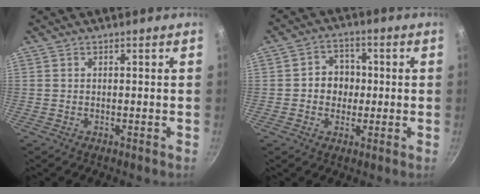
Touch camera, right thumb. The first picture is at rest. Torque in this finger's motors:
{"motor_torque": [0.08, 0.24, 0.37, -0.37, 0.02]}